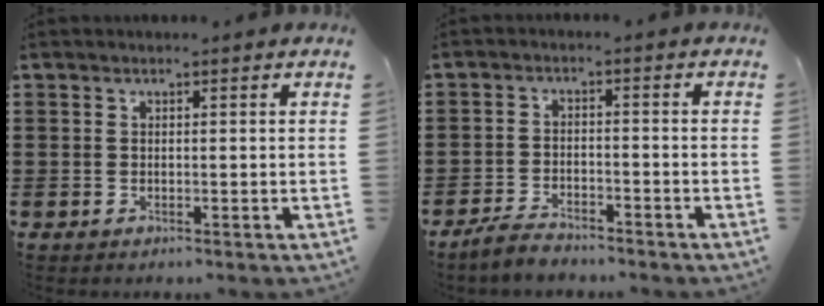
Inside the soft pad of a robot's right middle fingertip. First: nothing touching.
{"total": 3.3, "force": [-3.1, 0.7, 0.9], "torque": [-0.027, 0.005, -0.065]}